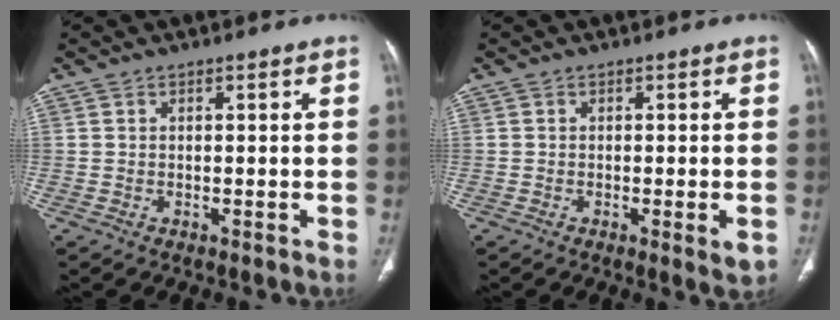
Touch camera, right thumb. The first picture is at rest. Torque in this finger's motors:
{"motor_torque": [-0.06, 0.26, -0.16, 0.35, -0.07]}